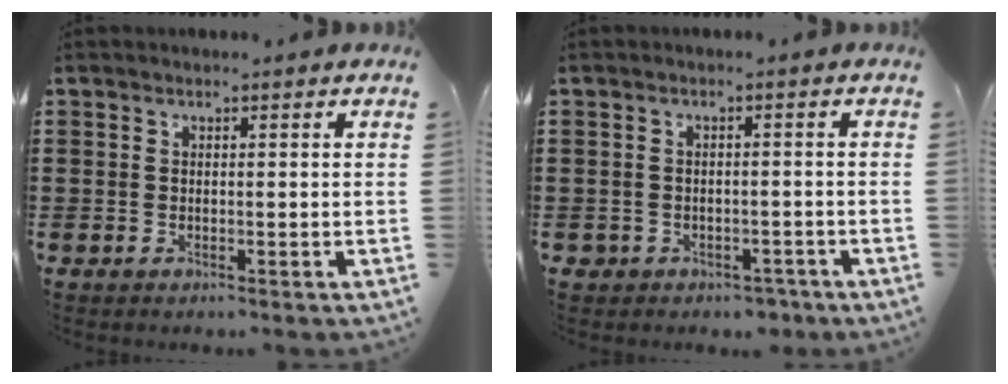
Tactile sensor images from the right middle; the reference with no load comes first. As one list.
[{"total": 1.8, "force": [-1.5, 0.9, -0.1], "torque": [-0.006, 0.000, -0.034]}]